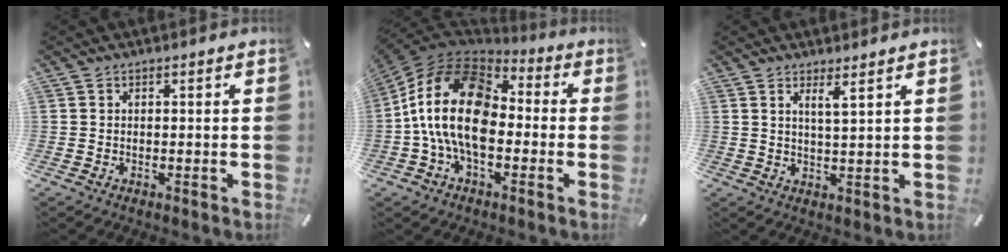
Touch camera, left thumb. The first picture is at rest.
{"total": 20.9, "force": [-2.6, 13.2, 15.9], "torque": [-0.324, 0.028, -0.049]}
{"total": 3.6, "force": [2.7, -0.3, 2.4], "torque": [-0.052, -0.011, 0.047]}